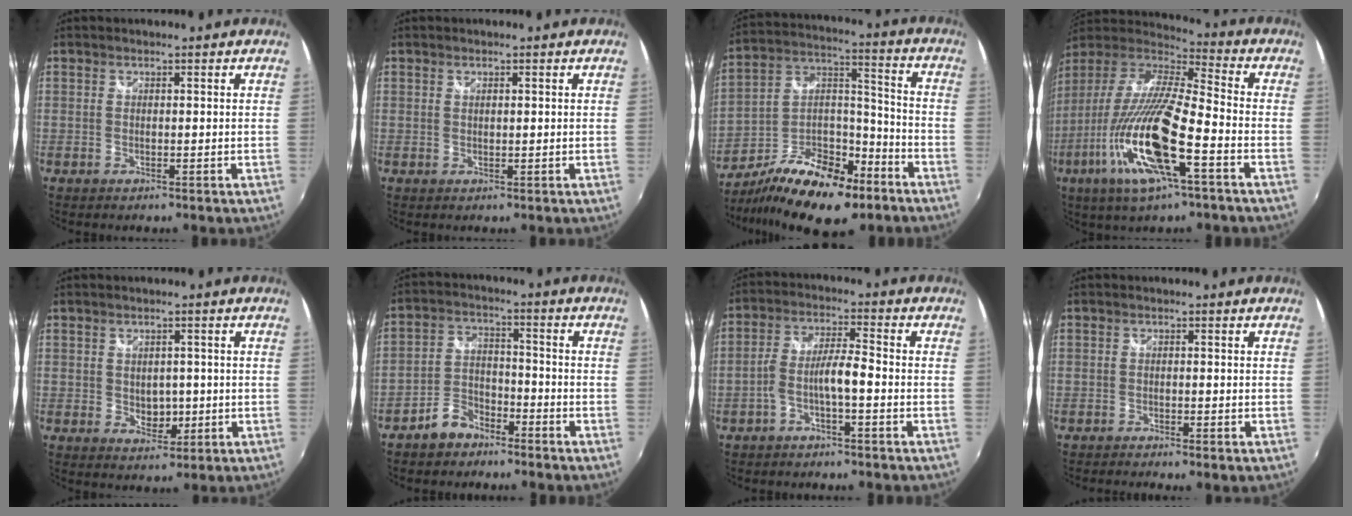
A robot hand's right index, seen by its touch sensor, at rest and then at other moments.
{"total": 0.7, "force": [0.4, 0.3, 0.6], "torque": [-0.010, 0.001, 0.006]}
{"total": 20.1, "force": [-12.4, 9.3, 12.8], "torque": [-0.244, 0.009, -0.206]}
{"total": 21.8, "force": [-8.7, 3.9, 19.6], "torque": [-0.383, -0.043, -0.170]}
{"total": 4.1, "force": [-0.3, 3.2, 2.6], "torque": [-0.038, -0.004, -0.002]}
{"total": 6.3, "force": [-4.9, 3.4, 2.0], "torque": [-0.054, 0.020, -0.084]}
{"total": 5.5, "force": [-2.5, 0.8, 4.9], "torque": [-0.106, 0.013, -0.044]}
{"total": 2.8, "force": [-2.4, 0.0, 1.6], "torque": [-0.033, -0.013, -0.041]}